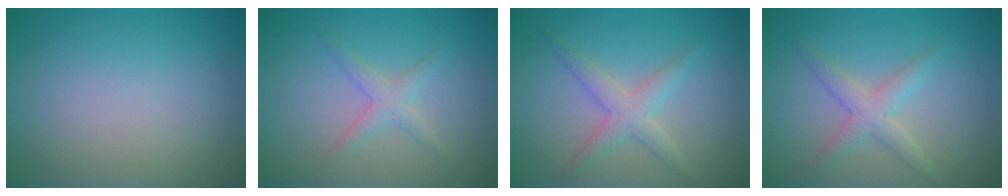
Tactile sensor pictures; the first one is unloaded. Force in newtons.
{"total": 1.7, "press": 1.7, "slide": 0.1}
{"total": 2.7, "press": 2.7, "slide": 0.1}
{"total": 2.4, "press": 2.4, "slide": 0.1}